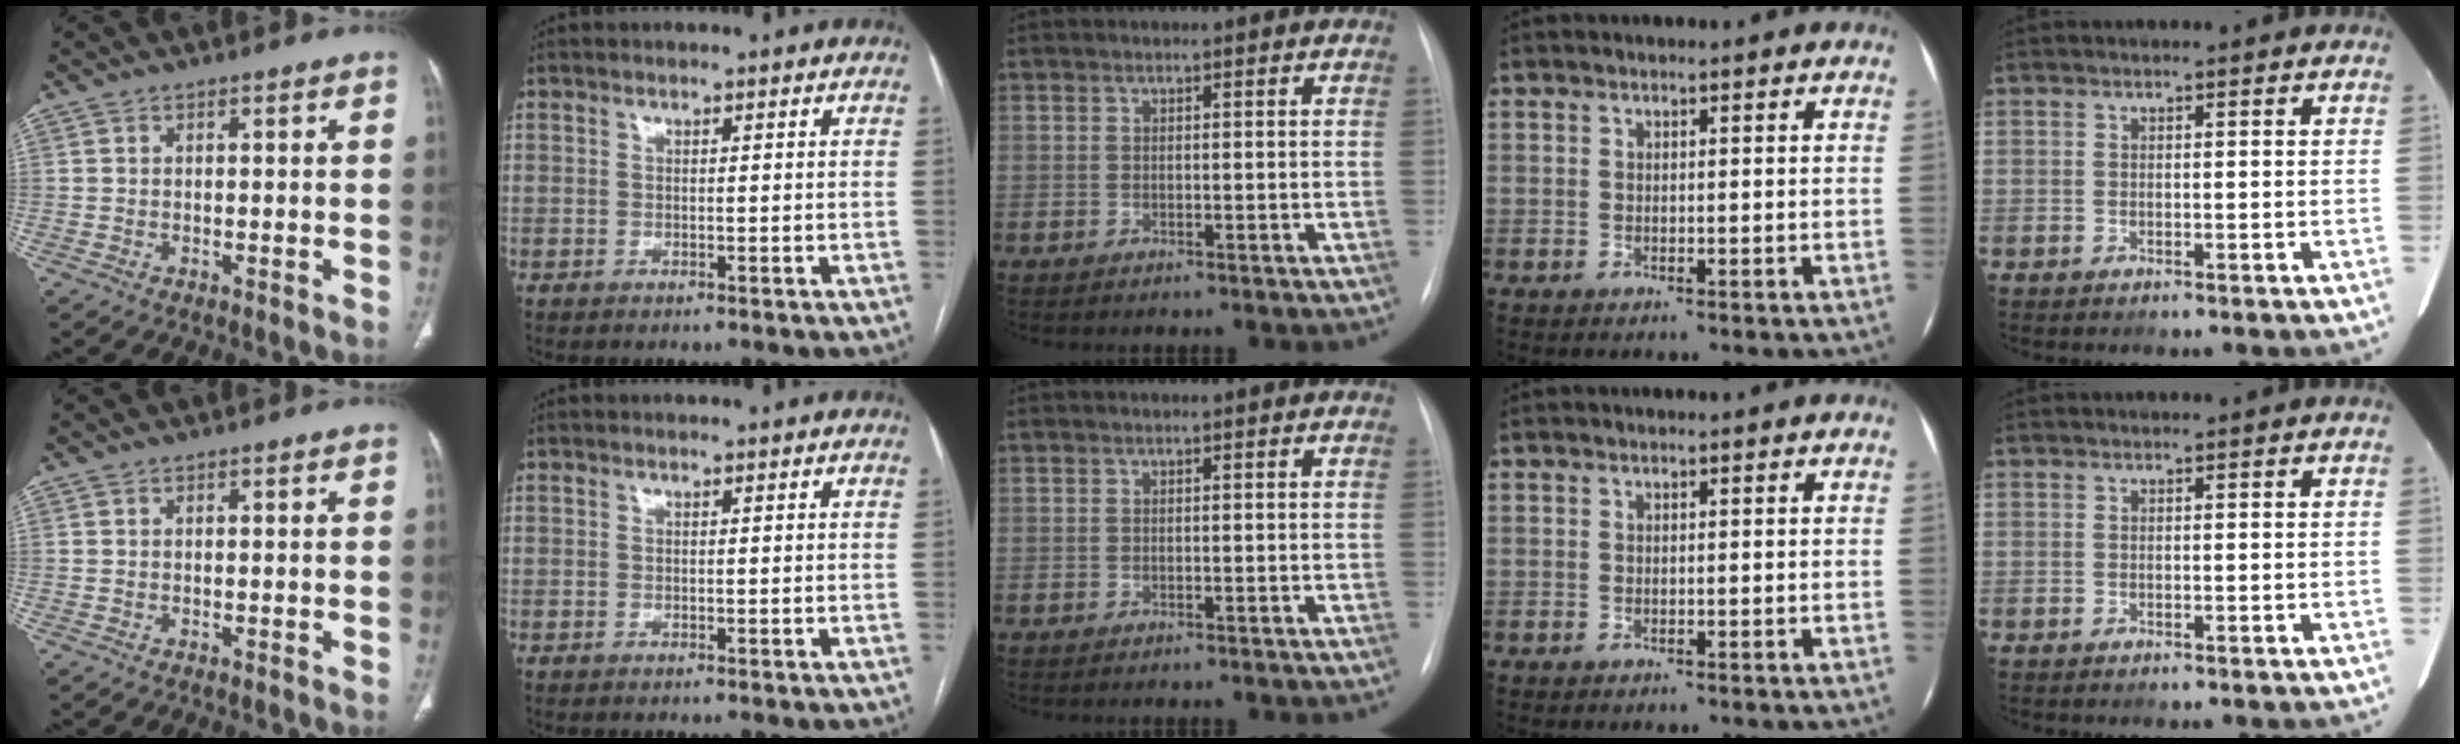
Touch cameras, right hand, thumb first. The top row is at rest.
{}